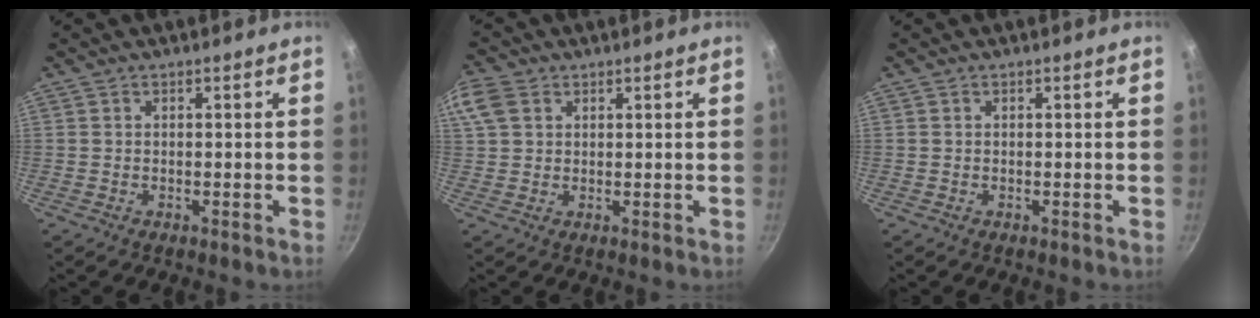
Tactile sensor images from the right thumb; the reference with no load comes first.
{"total": 6.3, "force": [2.6, 4.6, 3.4], "torque": [-0.068, 0.007, 0.048]}
{"total": 0.0}